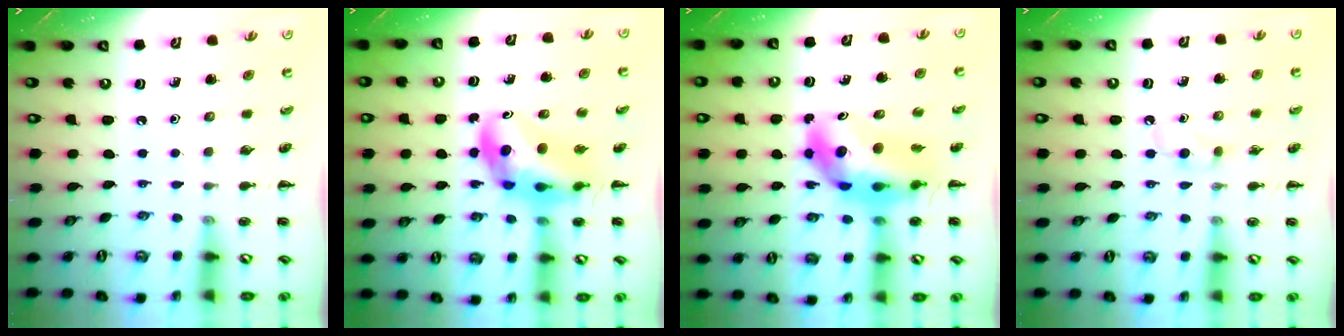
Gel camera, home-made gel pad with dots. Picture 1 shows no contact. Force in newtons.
{"total": 9.0, "press": 8.6, "slide": 2.7}
{"total": 10.2, "press": 9.8, "slide": 2.8}
{"total": 2.7, "press": 2.5, "slide": 1.2}